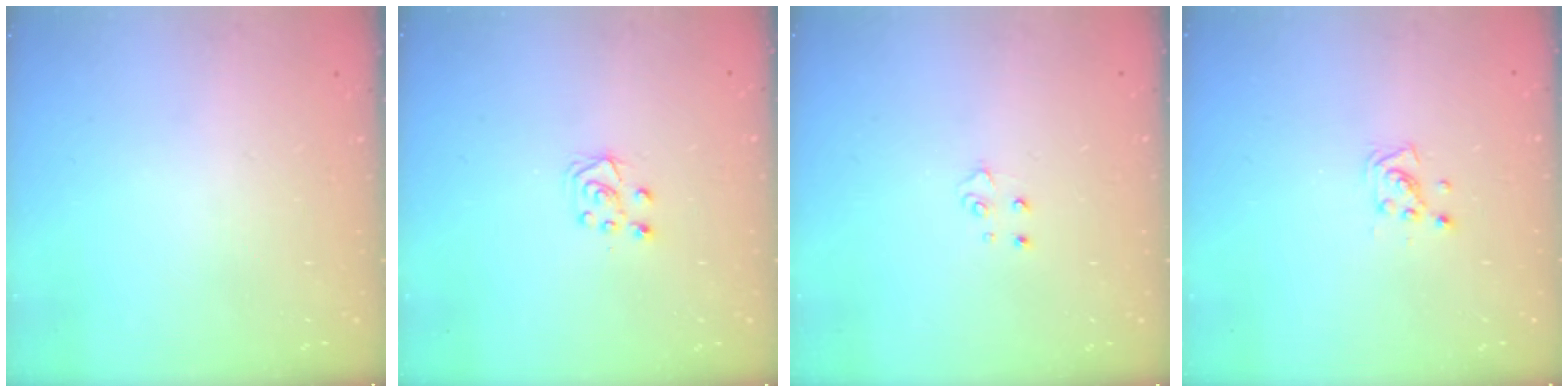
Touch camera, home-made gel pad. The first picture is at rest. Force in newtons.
{"total": 5.8, "press": 5.8, "slide": 0.5}
{"total": 3.2, "press": 3.2, "slide": 0.3}
{"total": 4.3, "press": 4.1, "slide": 1.2}